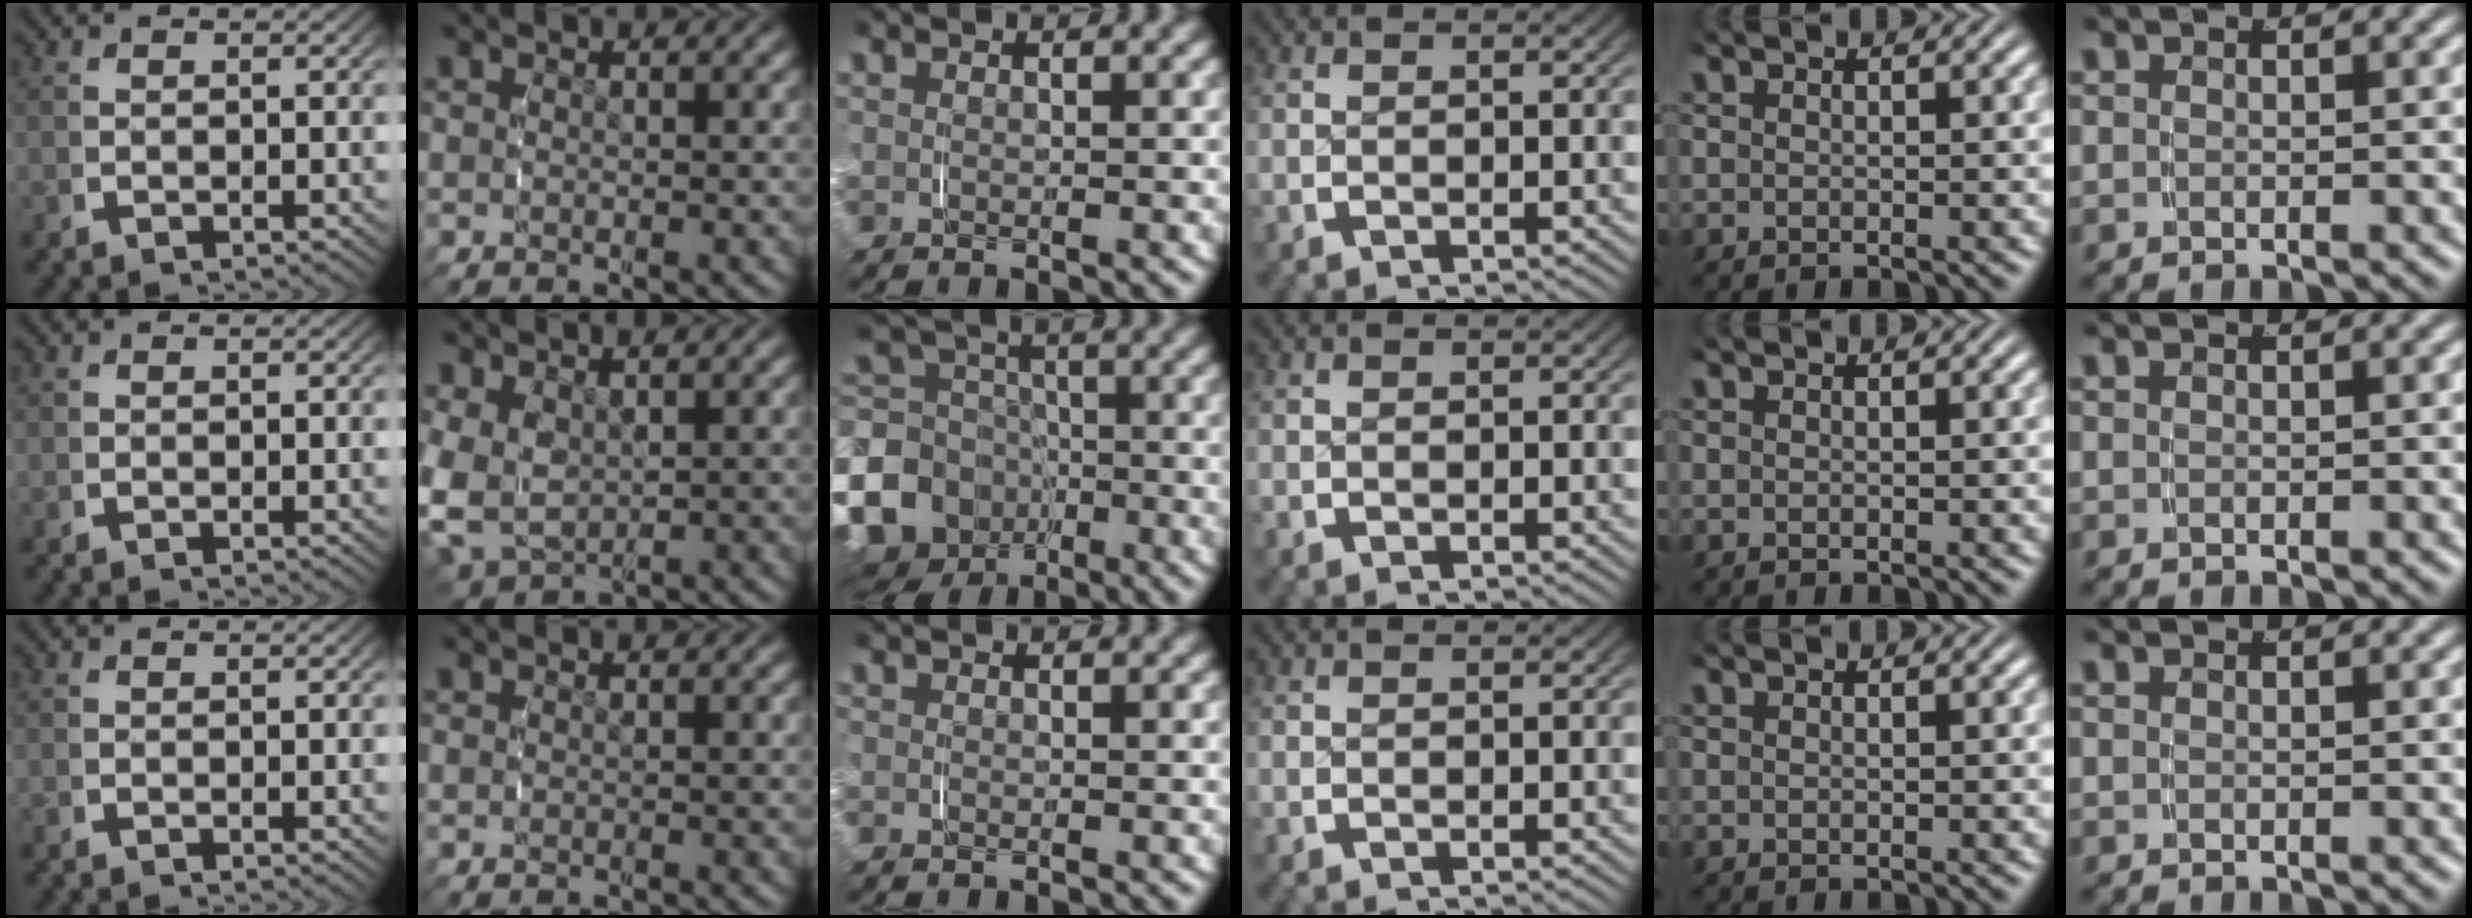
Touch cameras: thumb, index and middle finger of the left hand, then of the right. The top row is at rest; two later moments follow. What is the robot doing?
{"motion": "grasp_and_lifting", "object": "paper towel"}